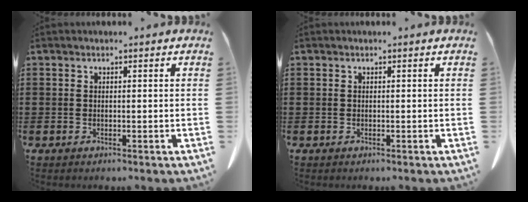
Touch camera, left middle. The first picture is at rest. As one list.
[{"total": 0.0}]